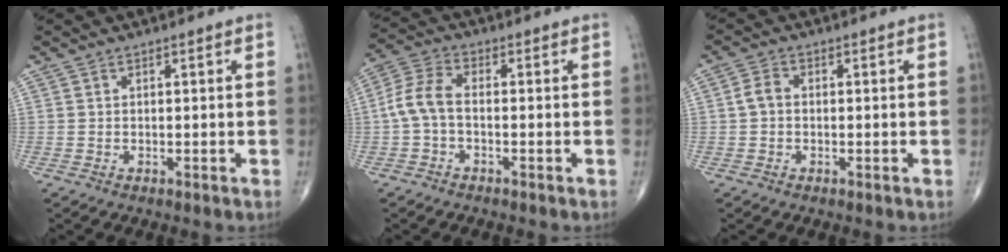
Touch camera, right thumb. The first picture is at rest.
{"total": 6.1, "force": [-1.0, 3.2, 5.1], "torque": [-0.116, 0.021, -0.030]}
{"total": 2.7, "force": [-0.1, 2.0, 1.8], "torque": [-0.033, 0.008, -0.009]}